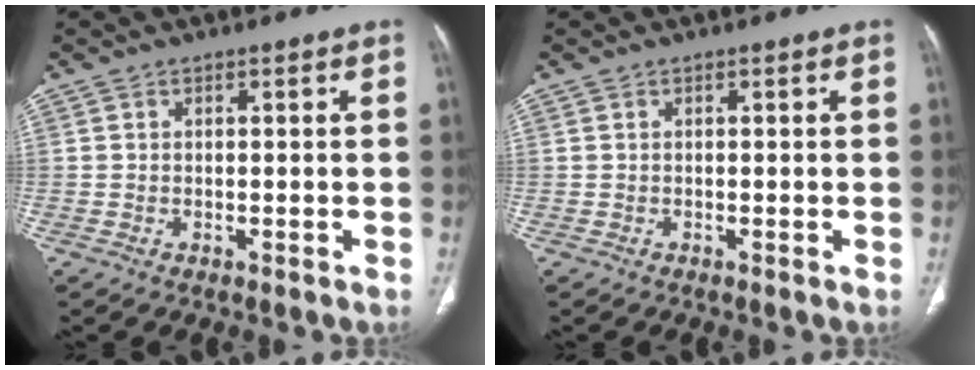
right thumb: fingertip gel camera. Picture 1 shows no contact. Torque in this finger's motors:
{"motor_torque": [0.00, 0.00, 0.00, 0.00, 0.02]}